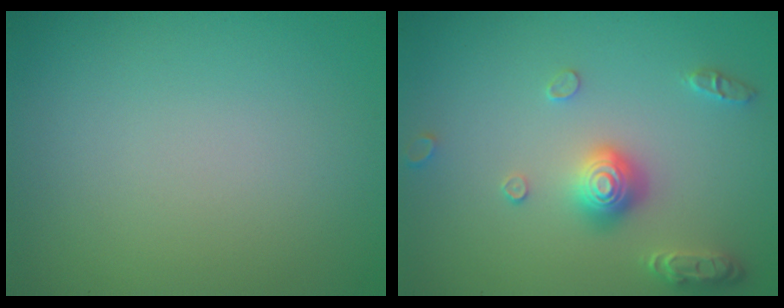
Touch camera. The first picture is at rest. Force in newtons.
{"total": 2.9, "press": 2.9, "slide": 0.2}